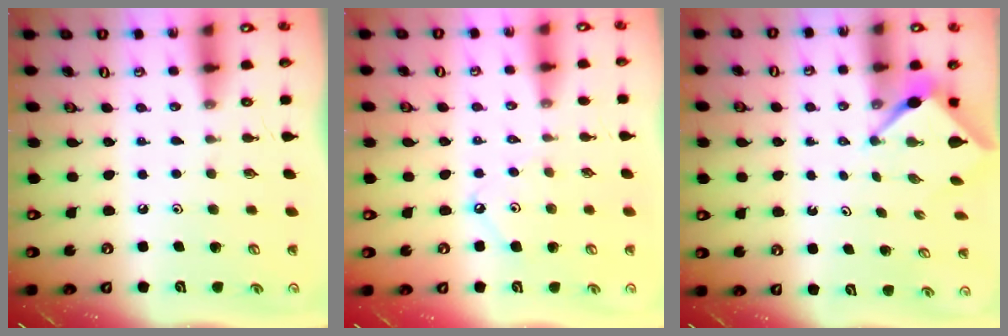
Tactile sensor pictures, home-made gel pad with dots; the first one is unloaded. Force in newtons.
{"total": 3.8, "press": 3.7, "slide": 0.6}
{"total": 2.7, "press": 2.7, "slide": 0.0}